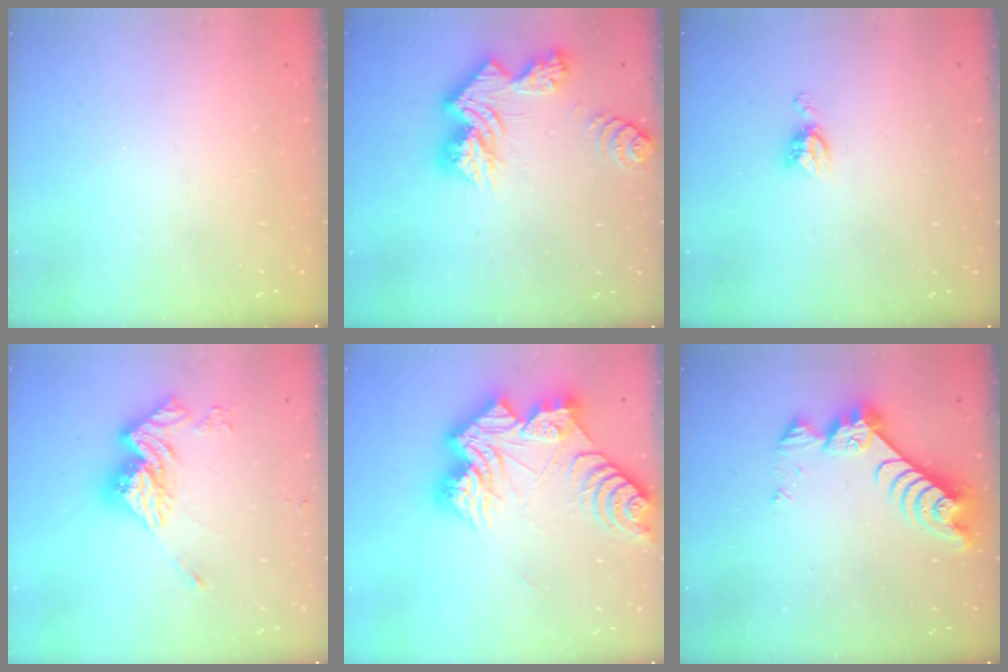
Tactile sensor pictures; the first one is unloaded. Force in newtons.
{"total": 13.8, "press": 13.8, "slide": 0.4}
{"total": 4.5, "press": 4.5, "slide": 0.3}
{"total": 15.5, "press": 15.5, "slide": 1.4}
{"total": 21.4, "press": 21.3, "slide": 2.3}
{"total": 8.5, "press": 8.5, "slide": 0.9}